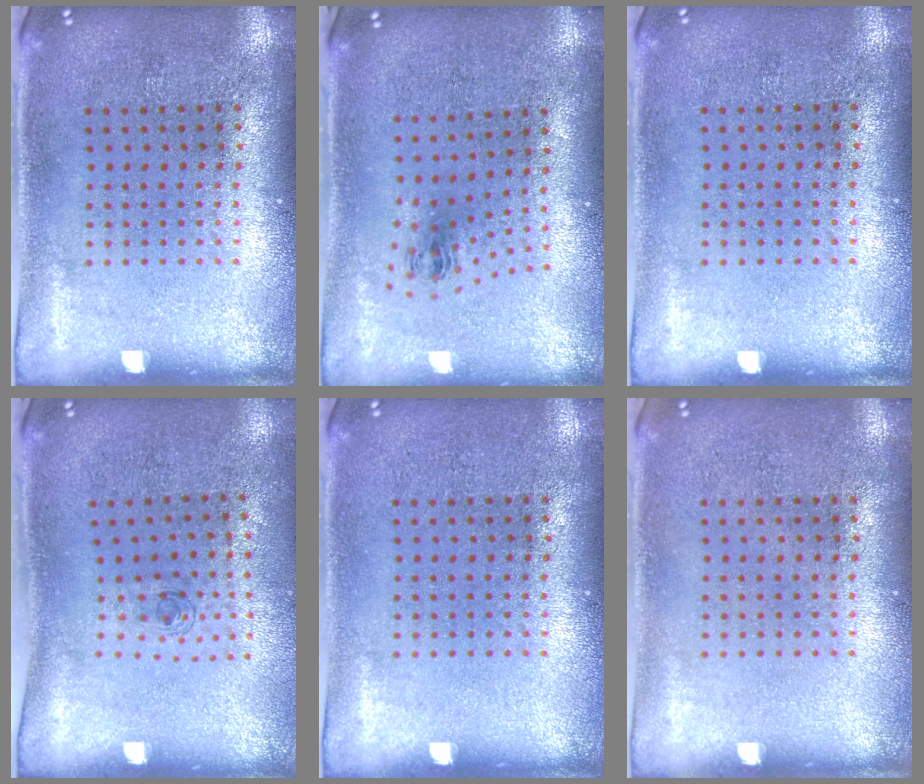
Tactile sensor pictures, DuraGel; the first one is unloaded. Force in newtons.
{"total": 1.0, "press": 0.4, "slide": 0.9}
{"total": 0.0}
{"total": 0.6, "press": 0.2, "slide": 0.6}
{"total": 0.0}
{"total": 0.0}